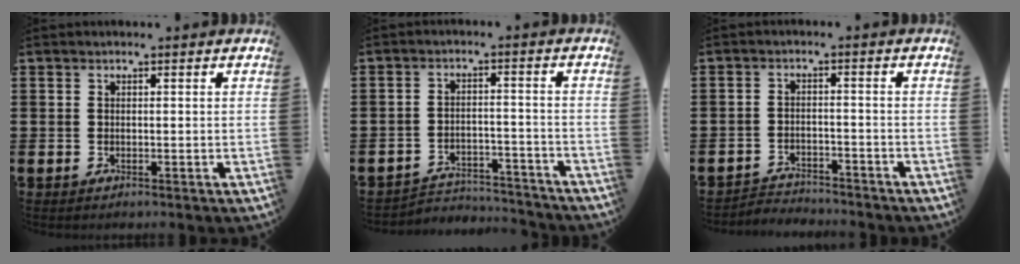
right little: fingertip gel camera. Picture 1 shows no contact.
{"total": 3.7, "force": [-3.6, 0.7, 0.3], "torque": [-0.009, 0.007, -0.078]}
{"total": 2.6, "force": [-2.5, 0.4, -0.2], "torque": [-0.006, 0.002, -0.056]}